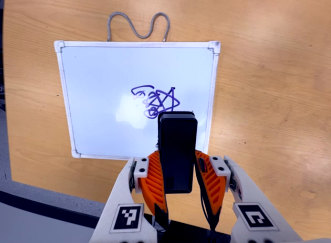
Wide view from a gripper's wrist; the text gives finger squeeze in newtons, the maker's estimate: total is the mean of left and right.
{"total": 4.7, "left": 3.4, "right": 6.1}